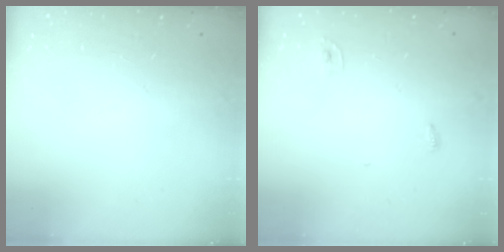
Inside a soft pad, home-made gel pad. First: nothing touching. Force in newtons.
{"total": 2.8, "press": 2.8, "slide": 0.1}